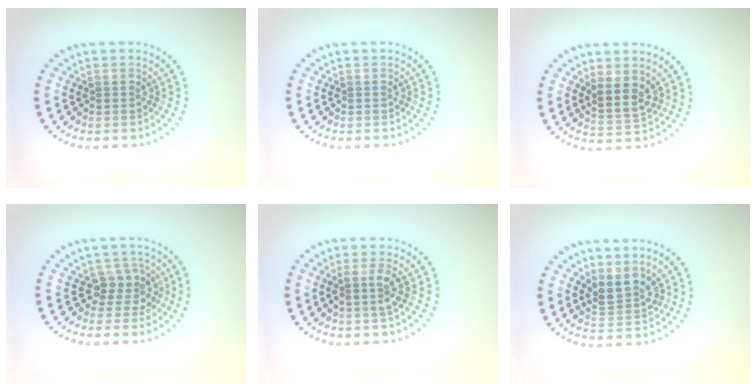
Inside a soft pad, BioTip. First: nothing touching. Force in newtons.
{"total": 0.0}
{"total": 2.7, "press": 2.3, "slide": 1.4}
{"total": 2.6, "press": 2.0, "slide": 1.6}
{"total": 1.8, "press": 1.5, "slide": 1.1}
{"total": 2.7, "press": 2.3, "slide": 1.5}